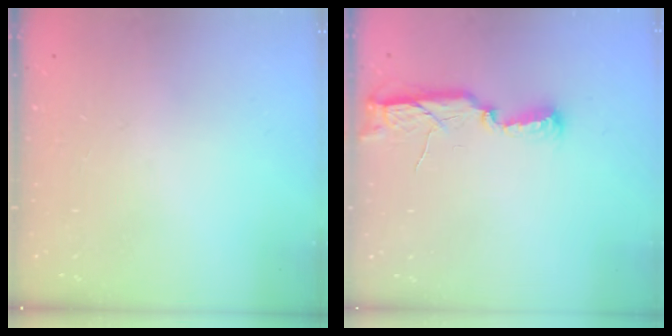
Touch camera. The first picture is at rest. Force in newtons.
{"total": 9.0, "press": 7.8, "slide": 4.5}